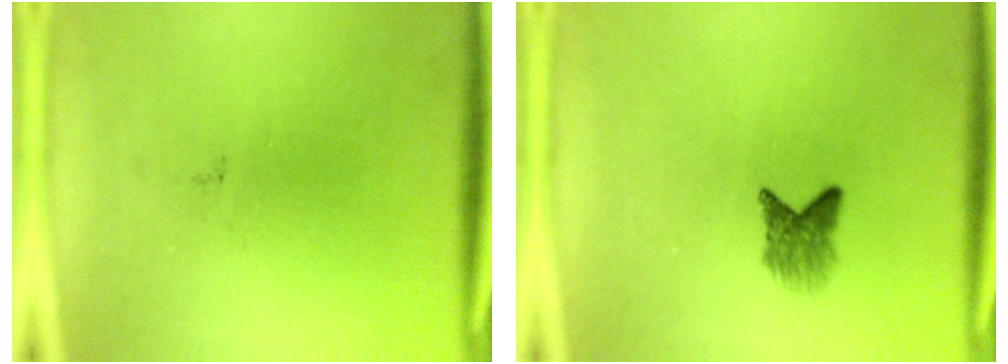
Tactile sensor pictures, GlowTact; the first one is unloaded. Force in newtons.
{"total": 2.8}